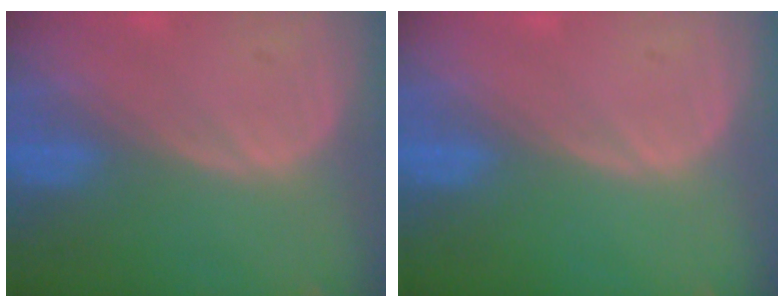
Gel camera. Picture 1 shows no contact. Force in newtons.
{"total": 0.0}